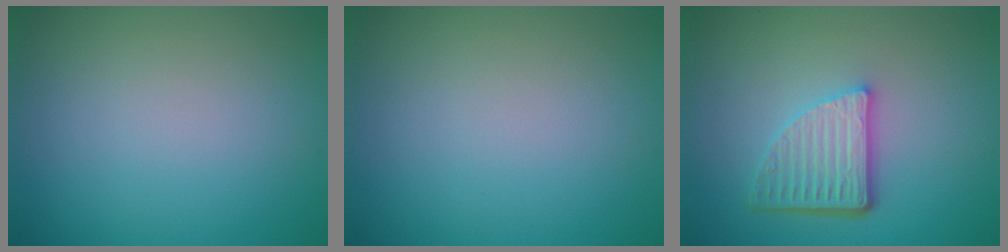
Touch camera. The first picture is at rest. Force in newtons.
{"total": 0.0}
{"total": 4.9, "press": 3.6, "slide": 3.4}